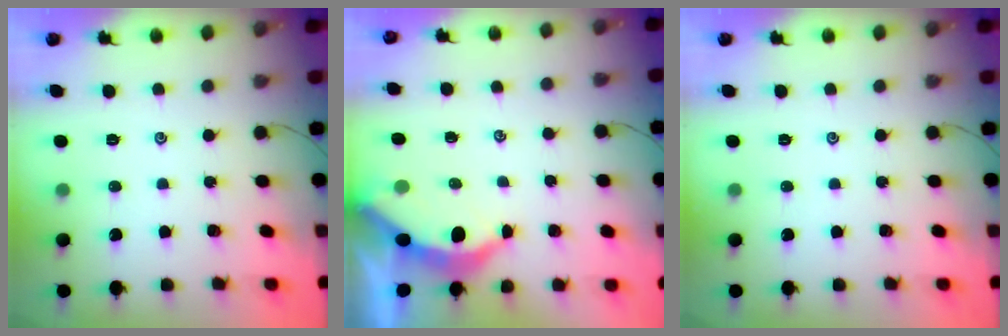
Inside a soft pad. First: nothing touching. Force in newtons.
{"total": 3.7, "press": 3.6, "slide": 0.5}
{"total": 0.0}